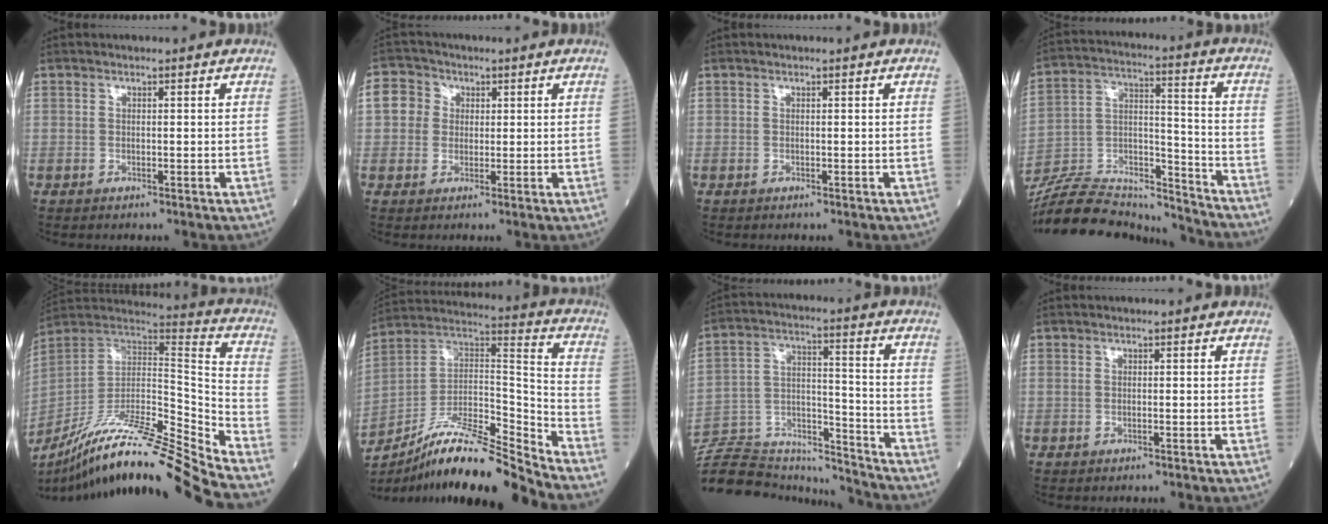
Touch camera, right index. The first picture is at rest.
{"total": 5.1, "force": [0.8, 4.9, 1.3], "torque": [-0.033, 0.024, 0.015]}
{"total": 0.0}
{"total": 20.8, "force": [-19.9, 3.5, 5.1], "torque": [-0.117, 0.028, -0.326]}
{"total": 24.5, "force": [-20.6, -1.0, 13.1], "torque": [-0.218, -0.015, -0.352]}
{"total": 18.2, "force": [-15.0, 1.2, 10.3], "torque": [-0.188, 0.023, -0.268]}
{"total": 20.0, "force": [-18.8, 4.7, 4.9], "torque": [-0.125, 0.029, -0.304]}
{"total": 0.0}